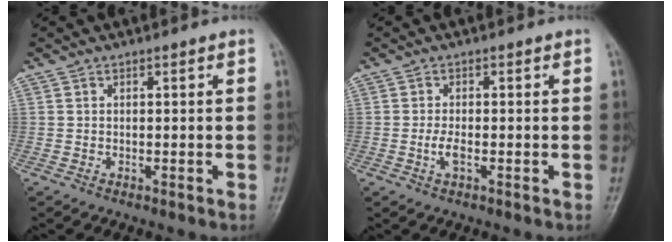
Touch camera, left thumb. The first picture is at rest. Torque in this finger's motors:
{"motor_torque": [-0.35, 0.29, 0.05, -0.03, -0.01]}